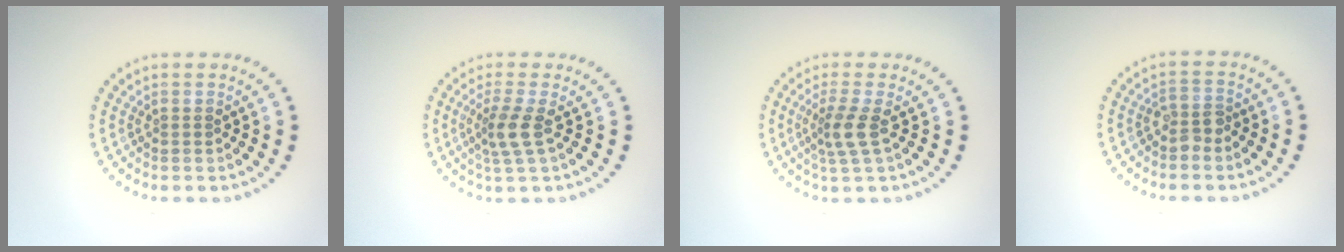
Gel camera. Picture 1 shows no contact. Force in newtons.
{"total": 2.4, "press": 1.8, "slide": 1.6}
{"total": 2.4, "press": 1.8, "slide": 1.6}
{"total": 1.8, "press": 1.6, "slide": 0.8}